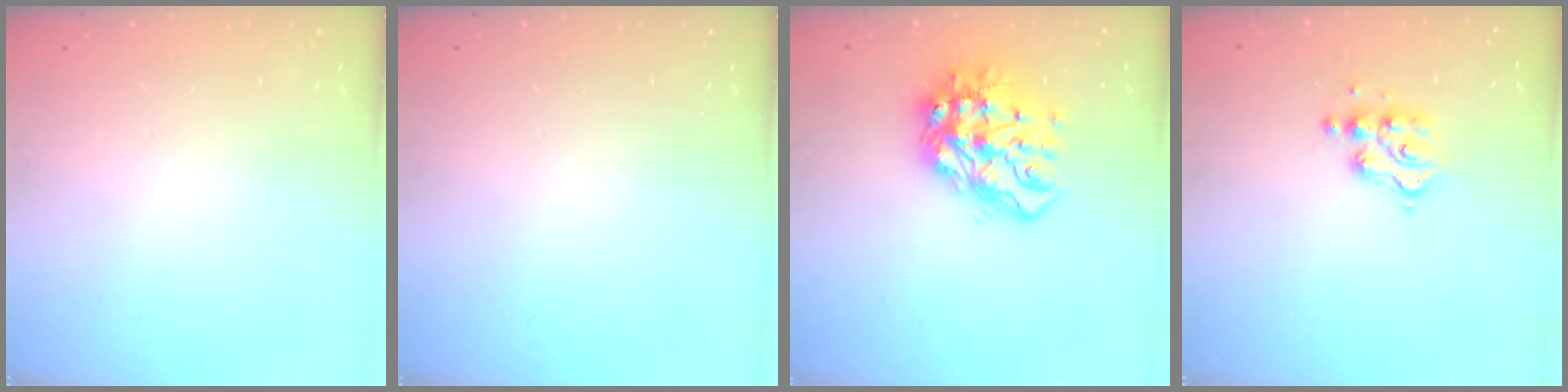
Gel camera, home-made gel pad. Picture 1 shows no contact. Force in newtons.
{"total": 0.0}
{"total": 15.4, "press": 15.4, "slide": 1.5}
{"total": 6.3, "press": 6.3, "slide": 0.2}